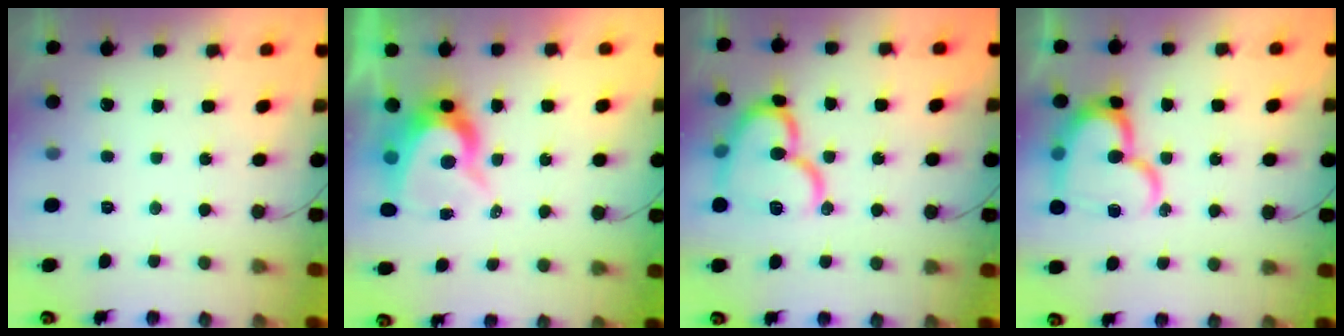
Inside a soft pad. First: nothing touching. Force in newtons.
{"total": 8.8, "press": 8.8, "slide": 0.9}
{"total": 16.7, "press": 16.6, "slide": 1.9}
{"total": 17.5, "press": 17.5, "slide": 1.0}